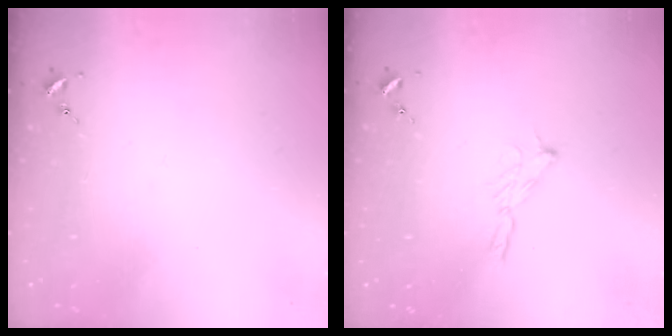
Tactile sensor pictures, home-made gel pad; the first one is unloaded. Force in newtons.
{"total": 5.4, "press": 5.4, "slide": 0.4}